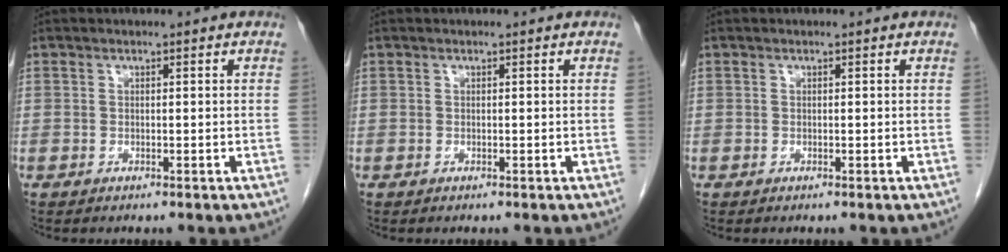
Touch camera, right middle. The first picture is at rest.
{"total": 0.0}
{"total": 0.0}